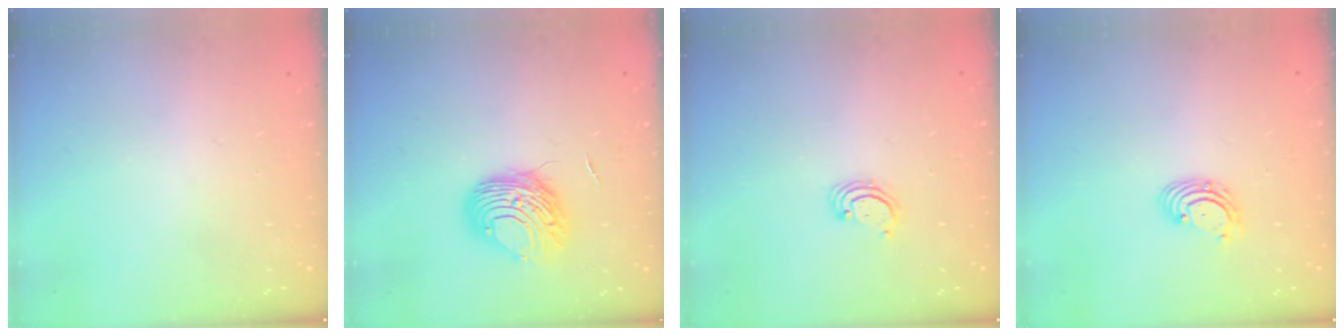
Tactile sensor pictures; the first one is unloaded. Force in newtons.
{"total": 9.2, "press": 9.2, "slide": 1.1}
{"total": 2.3, "press": 2.3, "slide": 0.2}
{"total": 2.9, "press": 2.9, "slide": 0.3}